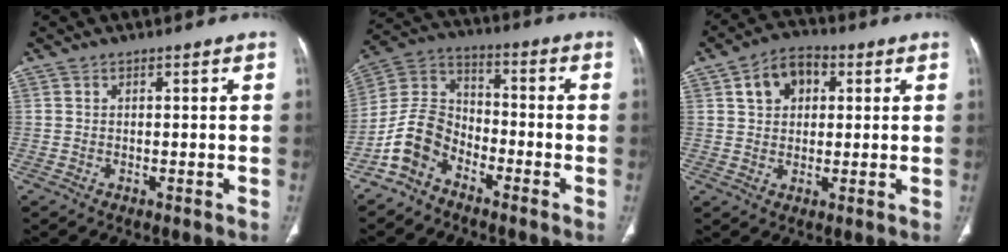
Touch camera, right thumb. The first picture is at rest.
{"total": 9.5, "force": [-5.9, 6.1, 4.2], "torque": [-0.076, 0.057, -0.131]}
{"total": 7.7, "force": [2.5, 5.5, 4.7], "torque": [-0.056, 0.006, 0.034]}